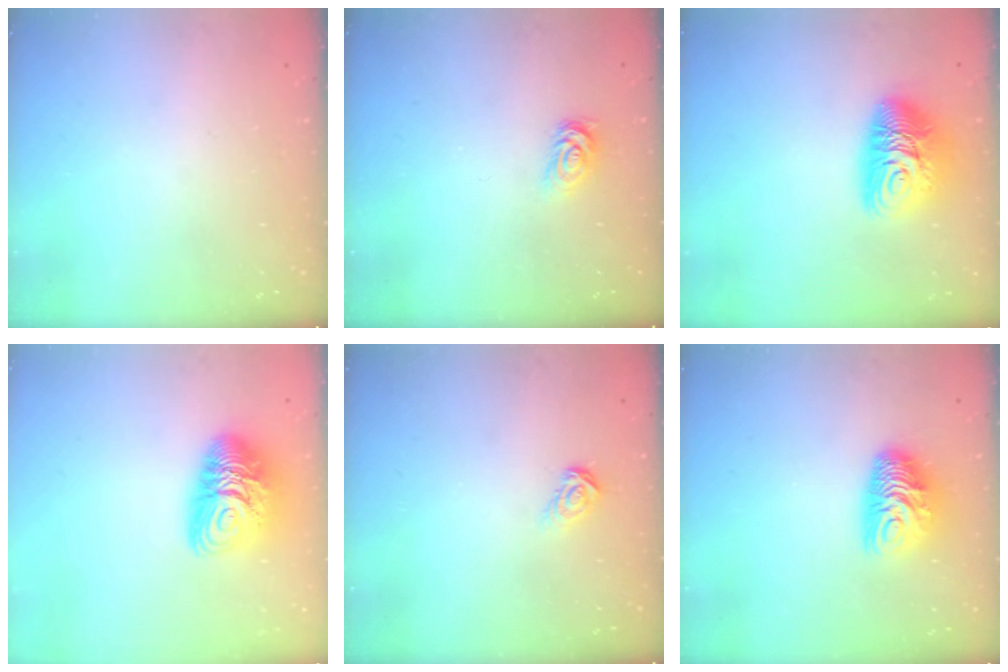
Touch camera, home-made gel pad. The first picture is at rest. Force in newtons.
{"total": 2.8, "press": 2.8, "slide": 0.4}
{"total": 9.9, "press": 9.9, "slide": 0.9}
{"total": 12.9, "press": 12.8, "slide": 1.2}
{"total": 4.3, "press": 4.3, "slide": 0.5}
{"total": 9.7, "press": 9.7, "slide": 0.4}